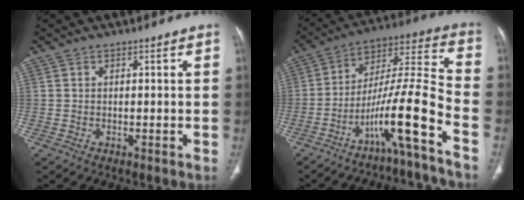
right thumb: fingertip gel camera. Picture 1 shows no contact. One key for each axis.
{"total": 15.9, "fx": -8.9, "fy": 0.9, "fz": 13.2, "tx": -0.256, "ty": 0.079, "tz": -0.153}